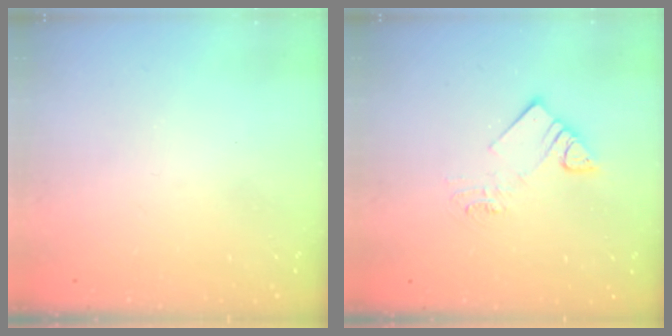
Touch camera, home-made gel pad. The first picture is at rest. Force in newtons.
{"total": 7.5, "press": 7.5, "slide": 0.4}